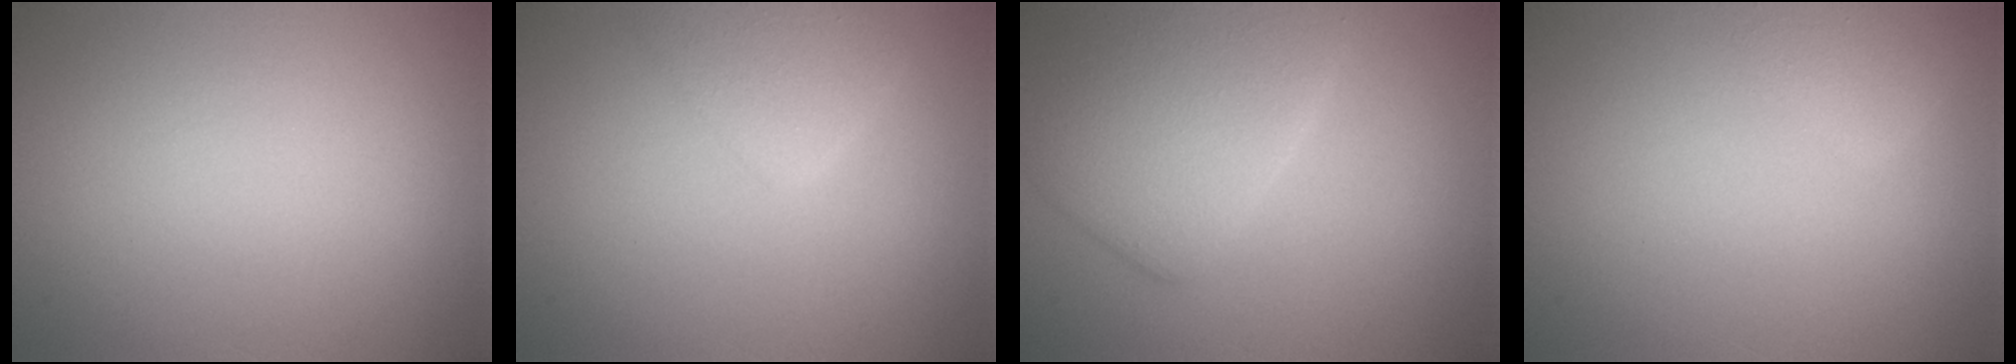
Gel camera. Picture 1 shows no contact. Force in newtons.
{"total": 2.7, "press": 2.7, "slide": 0.1}
{"total": 4.8, "press": 4.8, "slide": 0.3}
{"total": 2.8, "press": 2.8, "slide": 0.3}